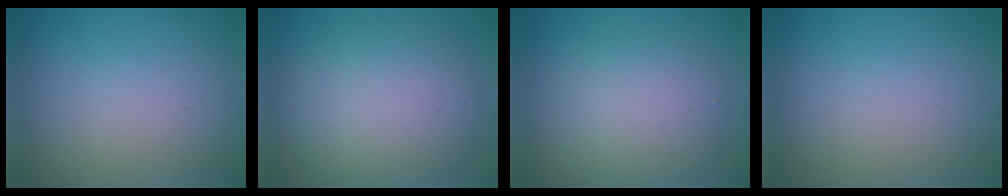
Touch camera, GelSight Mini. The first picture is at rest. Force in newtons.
{"total": 6.4, "press": 6.4, "slide": 0.5}
{"total": 4.2, "press": 4.2, "slide": 0.1}
{"total": 0.0}